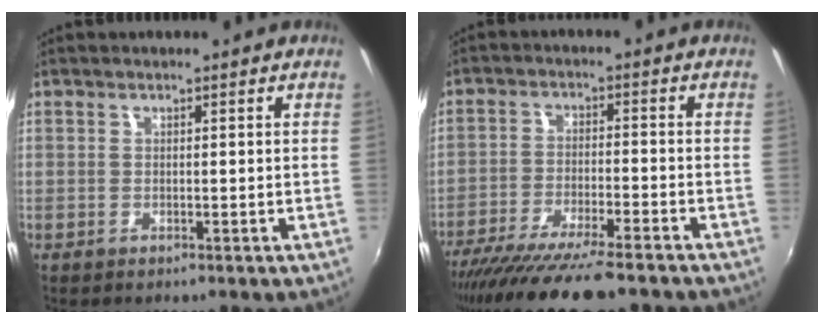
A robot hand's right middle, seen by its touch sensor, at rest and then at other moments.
{"total": 16.2, "force": [-13.6, 1.7, 8.7], "torque": [-0.173, -0.043, -0.222]}